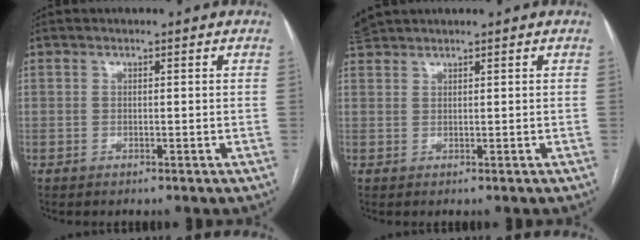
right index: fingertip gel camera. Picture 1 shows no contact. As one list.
[{"total": 2.0, "force": [2.0, -0.3, 0.2], "torque": [-0.010, 0.022, 0.047]}]